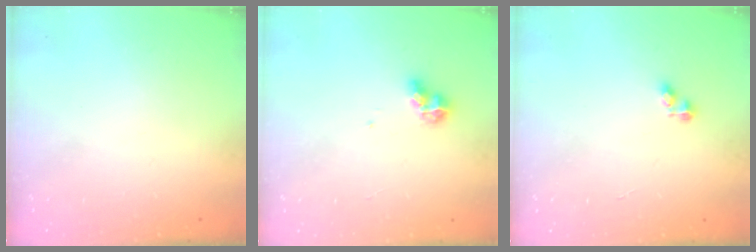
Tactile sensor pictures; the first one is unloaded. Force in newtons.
{"total": 6.9, "press": 6.9, "slide": 0.2}
{"total": 2.1, "press": 2.0, "slide": 0.3}